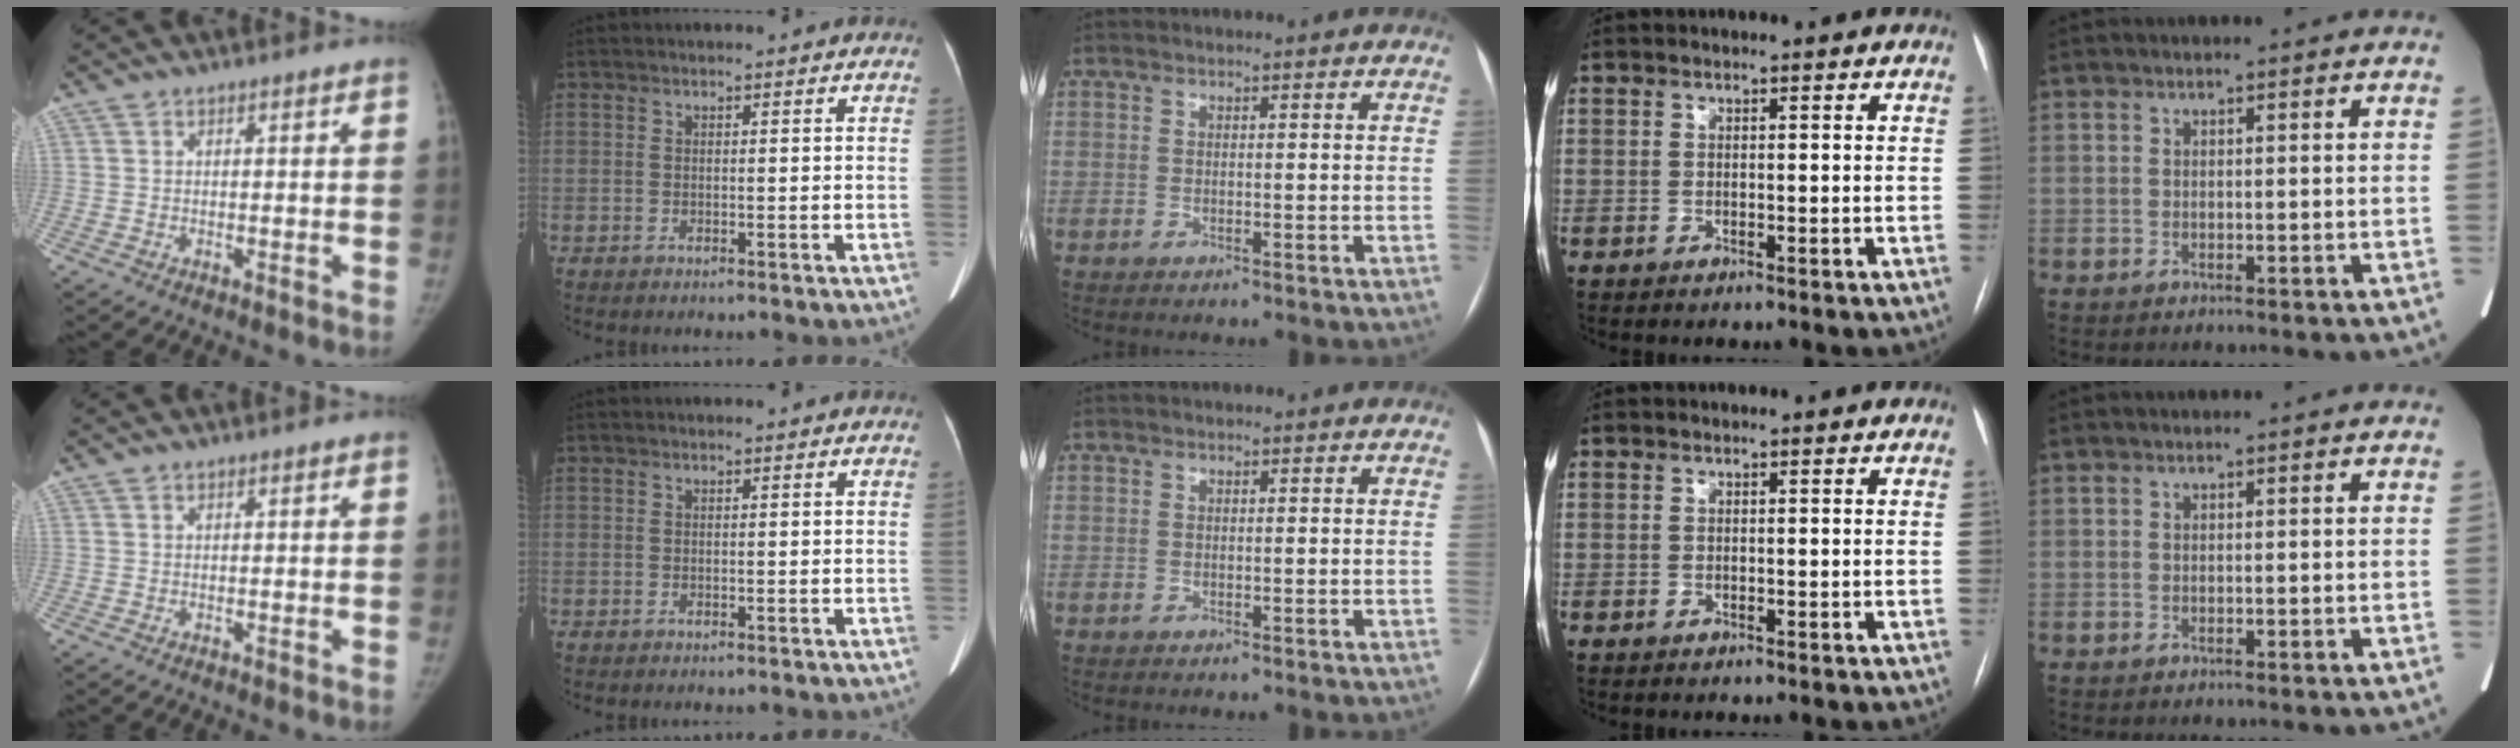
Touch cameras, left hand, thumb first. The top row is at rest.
{}